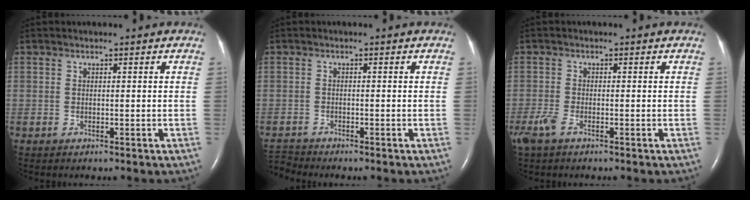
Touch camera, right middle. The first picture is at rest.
{"total": 2.4, "force": [-2.3, -0.6, -0.3], "torque": [-0.001, -0.020, -0.043]}
{"total": 3.0, "force": [-1.9, 1.0, 2.2], "torque": [-0.060, -0.007, -0.038]}